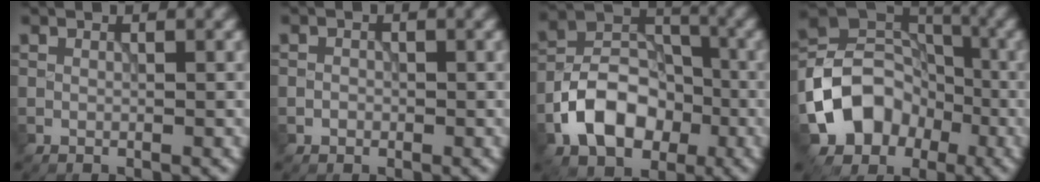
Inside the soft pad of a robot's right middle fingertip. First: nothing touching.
{"total": 0.7, "force": [-0.3, 0.6, 0.1], "torque": [0.001, -0.001, -0.007]}
{"total": 7.8, "force": [-3.2, 5.4, 4.6], "torque": [-0.080, 0.004, -0.065]}
{"total": 9.0, "force": [-3.5, 7.1, 4.2], "torque": [-0.056, 0.009, -0.071]}